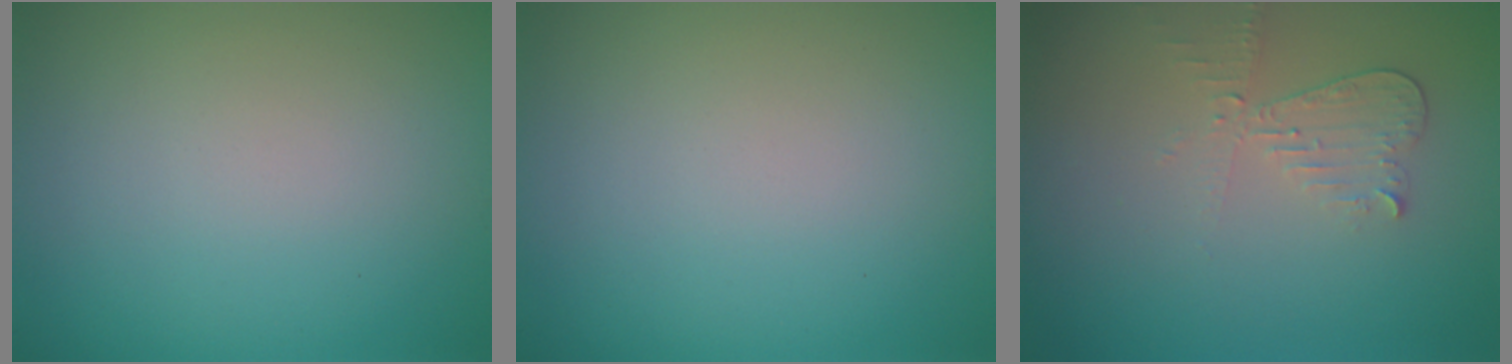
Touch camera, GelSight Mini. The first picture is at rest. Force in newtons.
{"total": 0.0}
{"total": 2.2, "press": 2.2, "slide": 0.2}